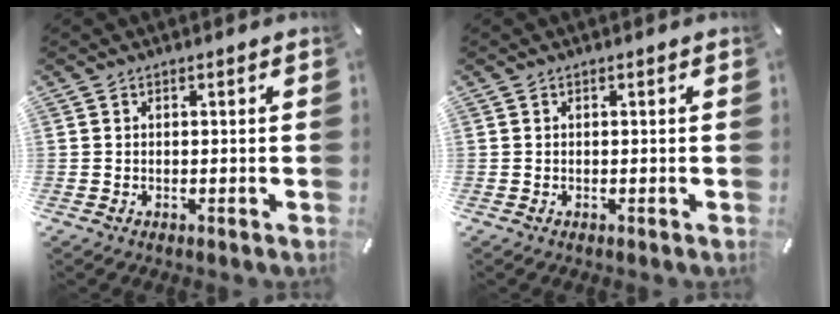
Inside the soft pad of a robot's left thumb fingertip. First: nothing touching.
{"total": 0.0}